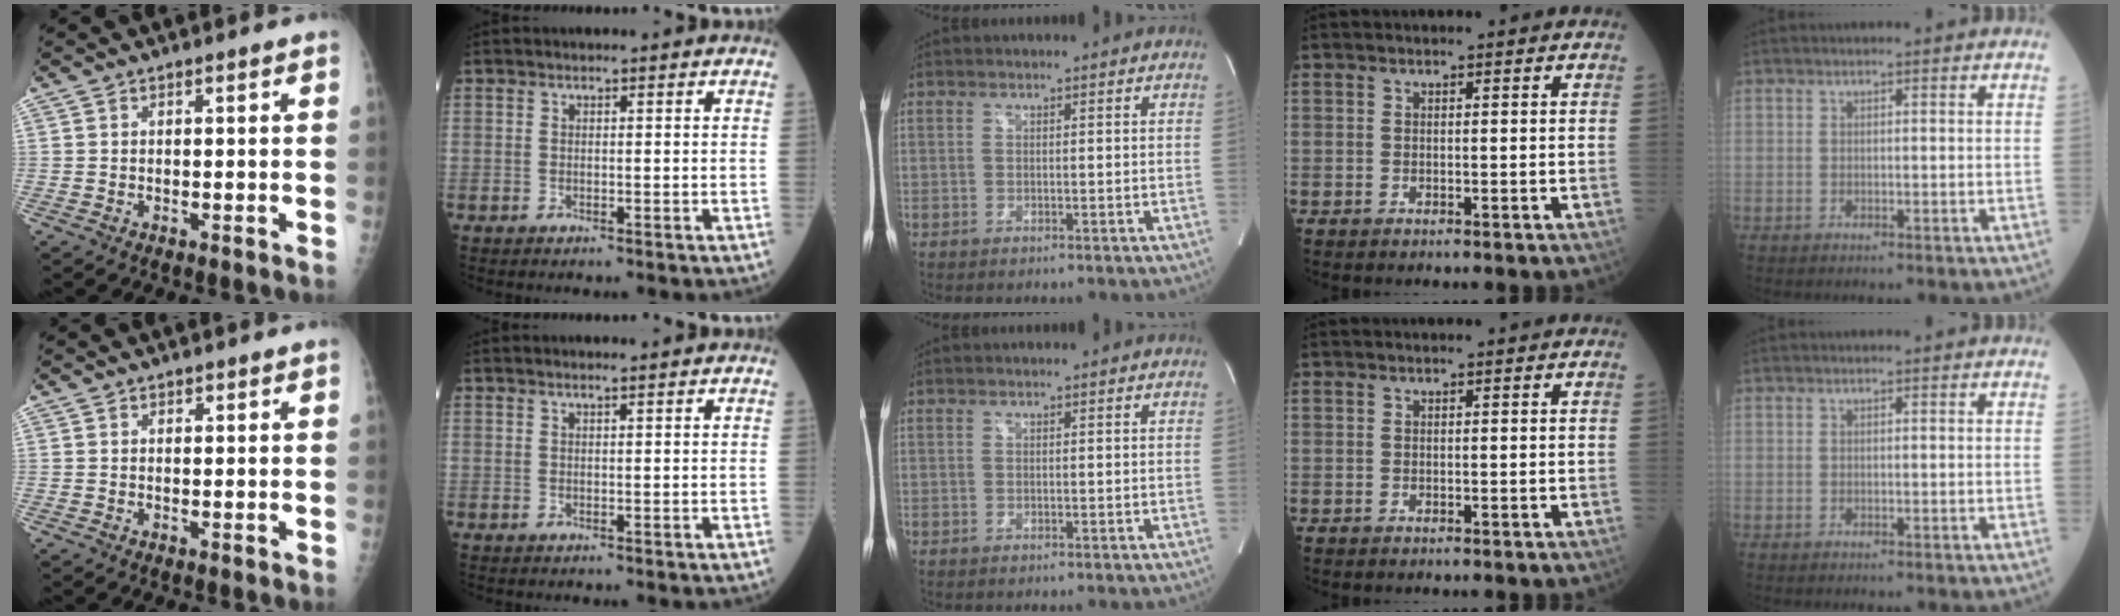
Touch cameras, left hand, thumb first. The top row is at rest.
{"thumb": {"total": 0.5, "force": [0.4, 0.3, 0.1], "torque": [0.000, -0.003, 0.005]}, "index": {"total": 0.6, "force": [0.4, -0.2, 0.4], "torque": [-0.017, -0.006, 0.015]}}